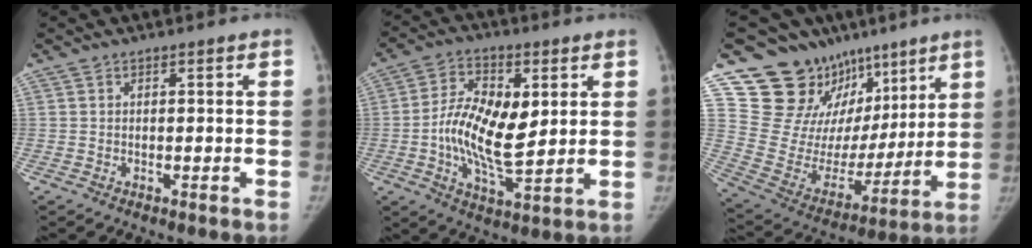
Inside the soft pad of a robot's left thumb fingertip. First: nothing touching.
{"total": 13.5, "force": [1.1, 6.5, 11.8], "torque": [-0.197, -0.007, 0.019]}
{"total": 22.5, "force": [14.5, 15.0, 8.5], "torque": [-0.083, -0.044, 0.245]}